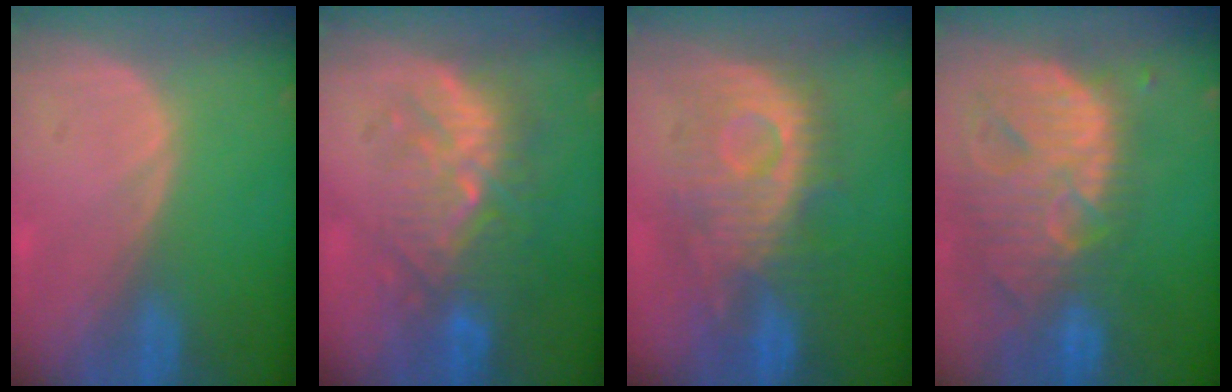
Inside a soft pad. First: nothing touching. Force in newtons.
{"total": 9.5, "press": 9.0, "slide": 3.0}
{"total": 9.9, "press": 9.8, "slide": 1.8}
{"total": 13.8, "press": 11.6, "slide": 7.4}